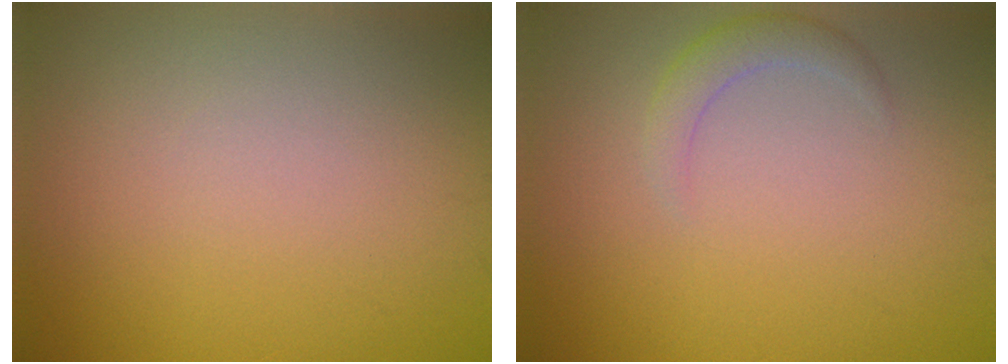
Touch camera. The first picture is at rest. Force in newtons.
{"total": 1.9, "press": 1.9, "slide": 0.0}